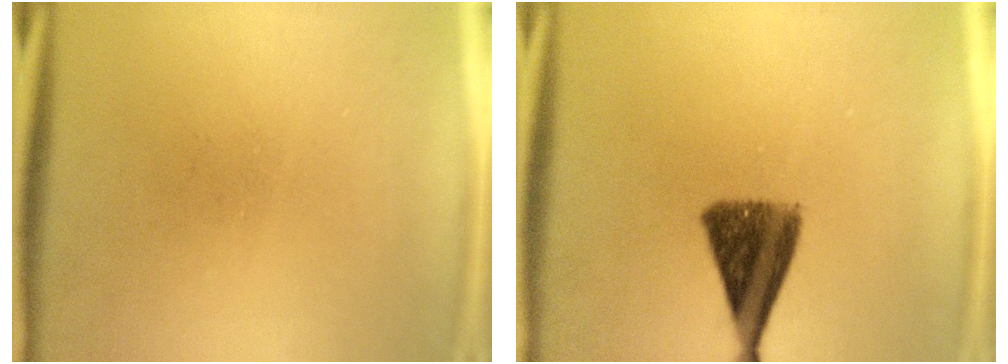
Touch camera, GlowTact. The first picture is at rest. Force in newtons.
{"total": 9.4}